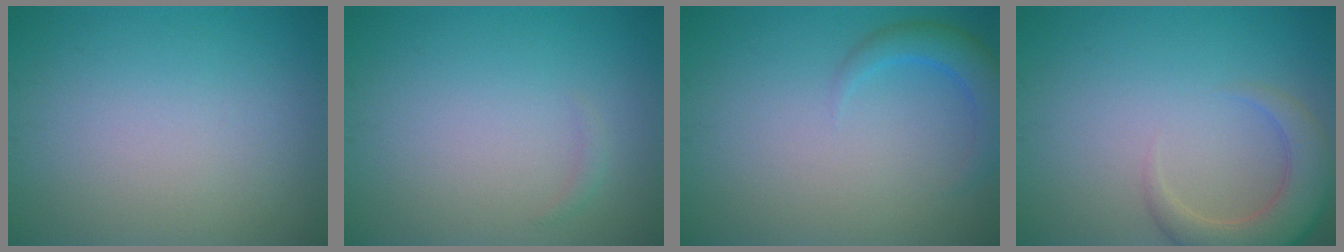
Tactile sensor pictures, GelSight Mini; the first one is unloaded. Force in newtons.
{"total": 0.5, "press": 0.5, "slide": 0.0}
{"total": 2.8, "press": 2.8, "slide": 0.2}
{"total": 4.7, "press": 4.6, "slide": 0.8}